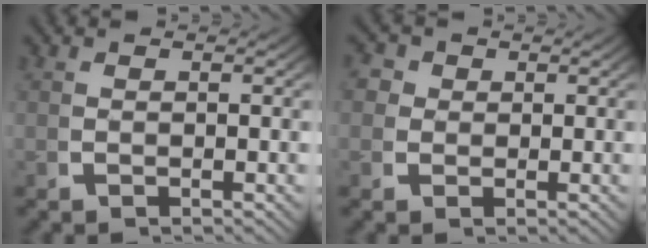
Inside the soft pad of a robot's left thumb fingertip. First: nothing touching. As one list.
[{"total": 3.1, "force": [0.9, 2.8, 1.1], "torque": [-0.026, -0.004, 0.010]}]